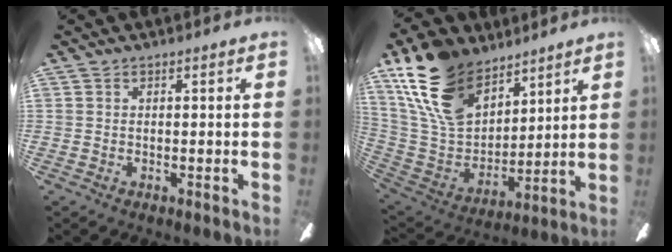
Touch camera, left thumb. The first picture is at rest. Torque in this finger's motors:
{"motor_torque": [0.87, 0.87, 1.43, -1.34, 0.21]}